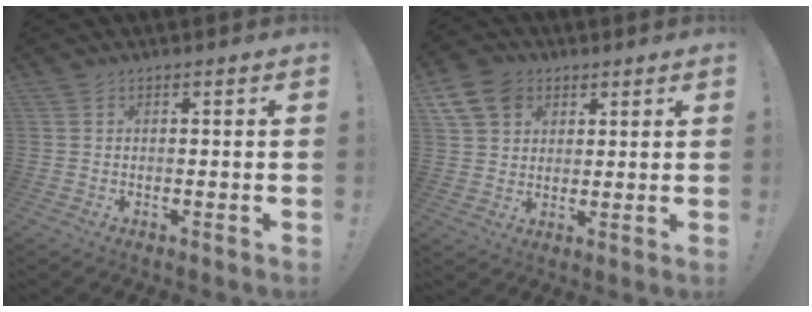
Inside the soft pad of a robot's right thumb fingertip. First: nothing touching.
{"total": 10.4, "force": [5.0, 8.0, 4.5], "torque": [-0.076, -0.016, 0.104]}